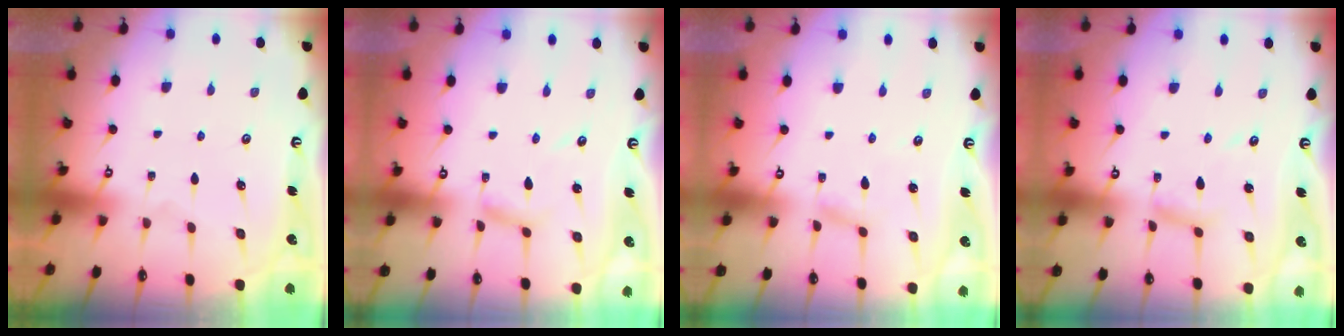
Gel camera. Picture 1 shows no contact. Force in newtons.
{"total": 5.6, "press": 5.6, "slide": 0.4}
{"total": 2.4, "press": 2.4, "slide": 0.2}
{"total": 7.2, "press": 7.2, "slide": 0.5}